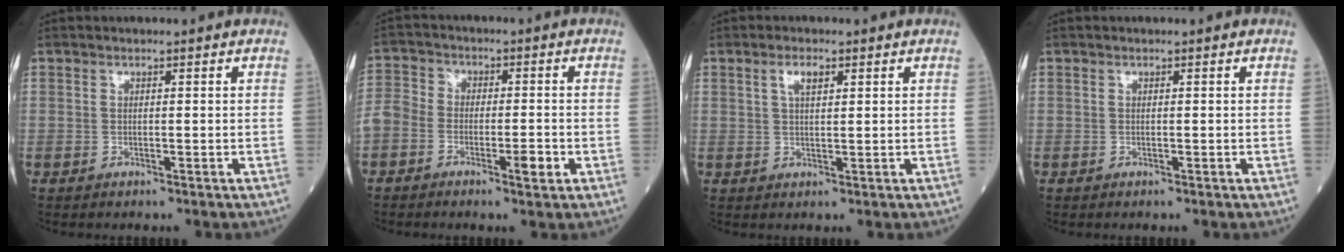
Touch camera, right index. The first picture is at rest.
{"total": 7.7, "force": [-3.1, 4.5, 5.5], "torque": [-0.109, 0.020, -0.059]}
{"total": 2.7, "force": [1.4, 0.8, 2.1], "torque": [-0.045, 0.004, 0.029]}
{"total": 0.0}